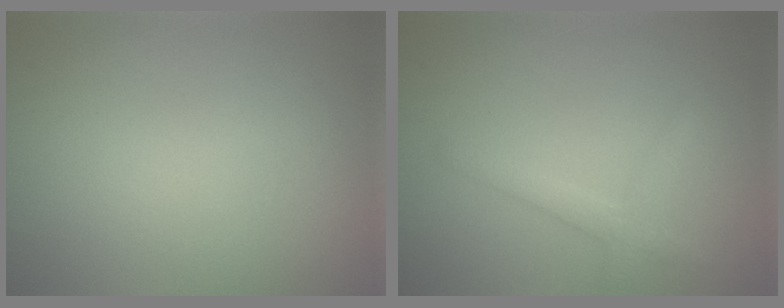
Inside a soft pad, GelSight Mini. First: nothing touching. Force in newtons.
{"total": 1.9, "press": 1.9, "slide": 0.1}